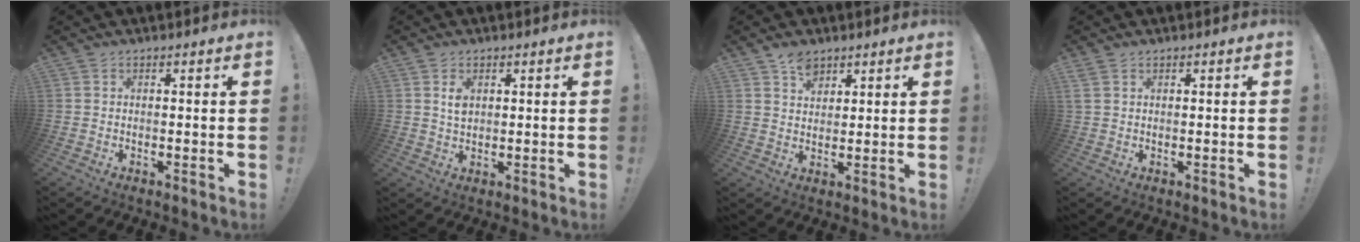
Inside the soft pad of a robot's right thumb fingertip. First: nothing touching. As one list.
[{"total": 3.2, "force": [1.1, 2.1, 2.2], "torque": [-0.023, -0.007, 0.016]}, {"total": 5.7, "force": [4.1, 3.4, 2.0], "torque": [-0.019, -0.016, 0.073]}, {"total": 1.9, "force": [1.2, 0.9, 1.1], "torque": [-0.023, 0.002, 0.024]}]